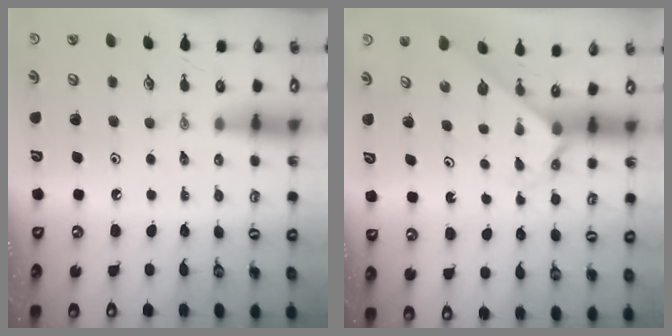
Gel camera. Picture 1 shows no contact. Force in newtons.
{"total": 2.4, "press": 2.4, "slide": 0.1}